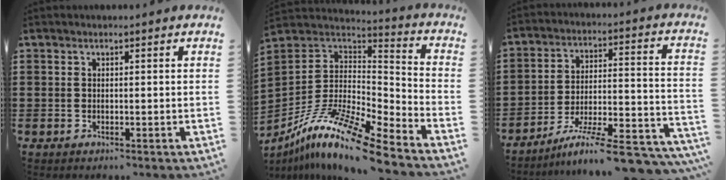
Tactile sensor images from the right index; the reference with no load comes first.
{"total": 13.7, "force": [-10.0, 2.0, 9.1], "torque": [-0.186, 0.013, -0.195]}
{"total": 10.4, "force": [-8.3, 0.8, 6.2], "torque": [-0.091, 0.013, -0.159]}